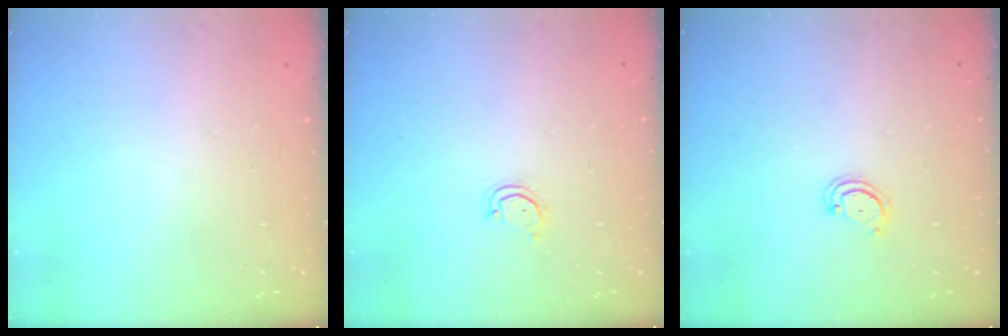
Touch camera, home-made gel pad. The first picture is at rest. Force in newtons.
{"total": 2.9, "press": 2.9, "slide": 0.3}
{"total": 2.6, "press": 2.6, "slide": 0.3}